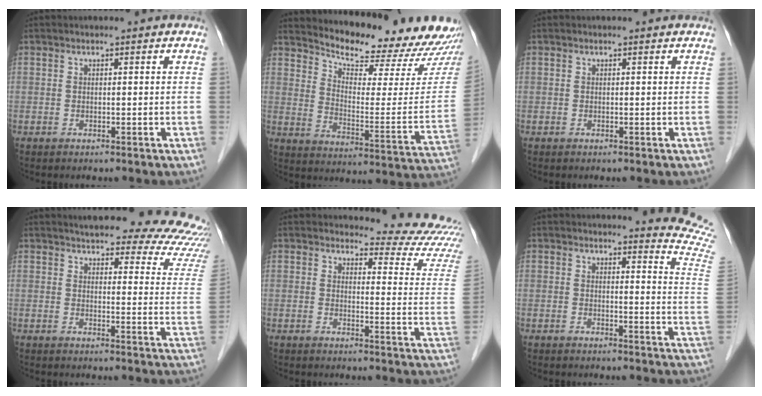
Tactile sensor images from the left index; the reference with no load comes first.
{"total": 19.9, "force": [18.9, 3.2, 5.3], "torque": [-0.075, -0.082, 0.239]}
{"total": 0.0}
{"total": 19.2, "force": [18.0, 3.0, 5.8], "torque": [-0.050, -0.067, 0.182]}
{"total": 12.5, "force": [12.5, 0.2, 1.3], "torque": [0.001, -0.114, 0.114]}
{"total": 9.6, "force": [9.5, -1.2, 0.0], "torque": [0.006, -0.132, 0.073]}